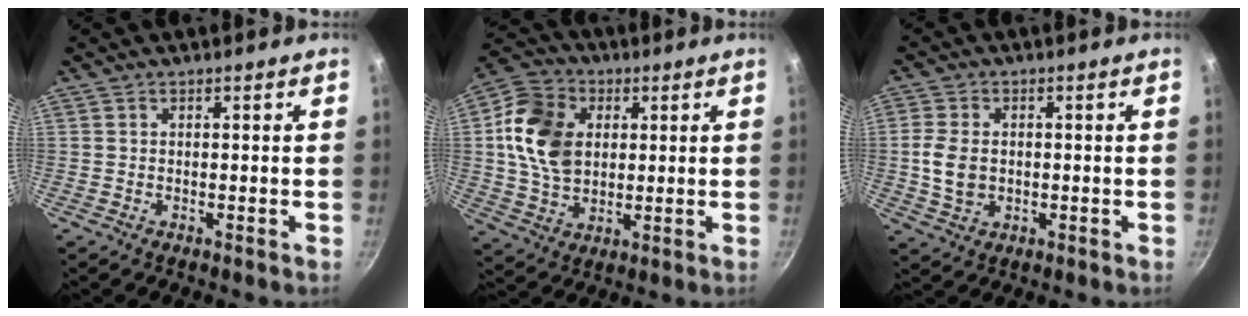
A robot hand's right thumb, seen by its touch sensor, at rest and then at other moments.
{"total": 14.3, "force": [2.5, 10.5, 9.3], "torque": [-0.147, -0.001, 0.038]}
{"total": 6.4, "force": [-0.2, 4.7, 4.3], "torque": [-0.080, 0.004, -0.004]}